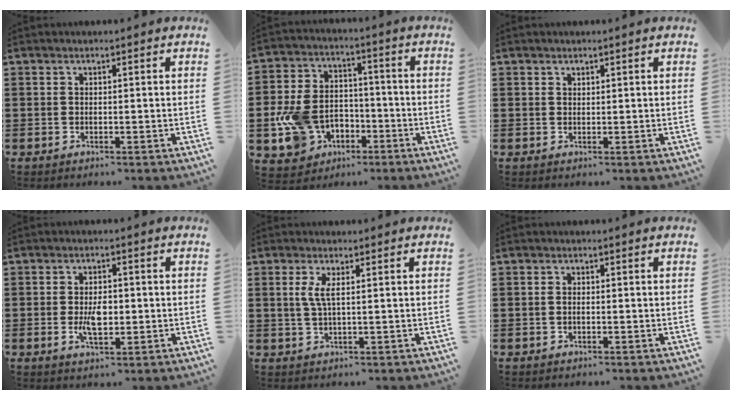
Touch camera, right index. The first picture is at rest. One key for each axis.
{"total": 9.6, "fx": -2.8, "fy": 7.7, "fz": 5.0, "tx": -0.145, "ty": 0.022, "tz": -0.053}
{"total": 0.7, "fx": 0.6, "fy": 0.3, "fz": 0.0, "tx": -0.001, "ty": 0.001, "tz": 0.013}
{"total": 4.5, "fx": -0.6, "fy": 2.2, "fz": 3.9, "tx": -0.070, "ty": -0.002, "tz": -0.012}
{"total": 3.0, "fx": 0.8, "fy": 0.6, "fz": 2.8, "tx": -0.059, "ty": 0.004, "tz": 0.011}
{"total": 0.9, "fx": -0.2, "fy": 0.5, "fz": 0.8, "tx": -0.016, "ty": 0.000, "tz": -0.004}